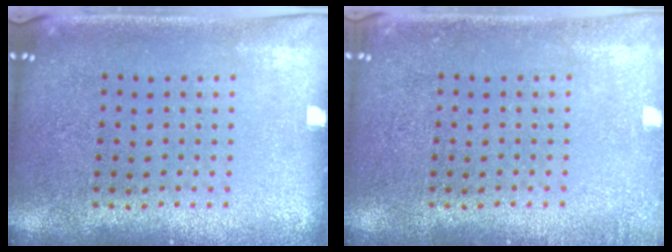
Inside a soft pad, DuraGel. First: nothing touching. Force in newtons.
{"total": 1.1, "press": 1.0, "slide": 0.2}